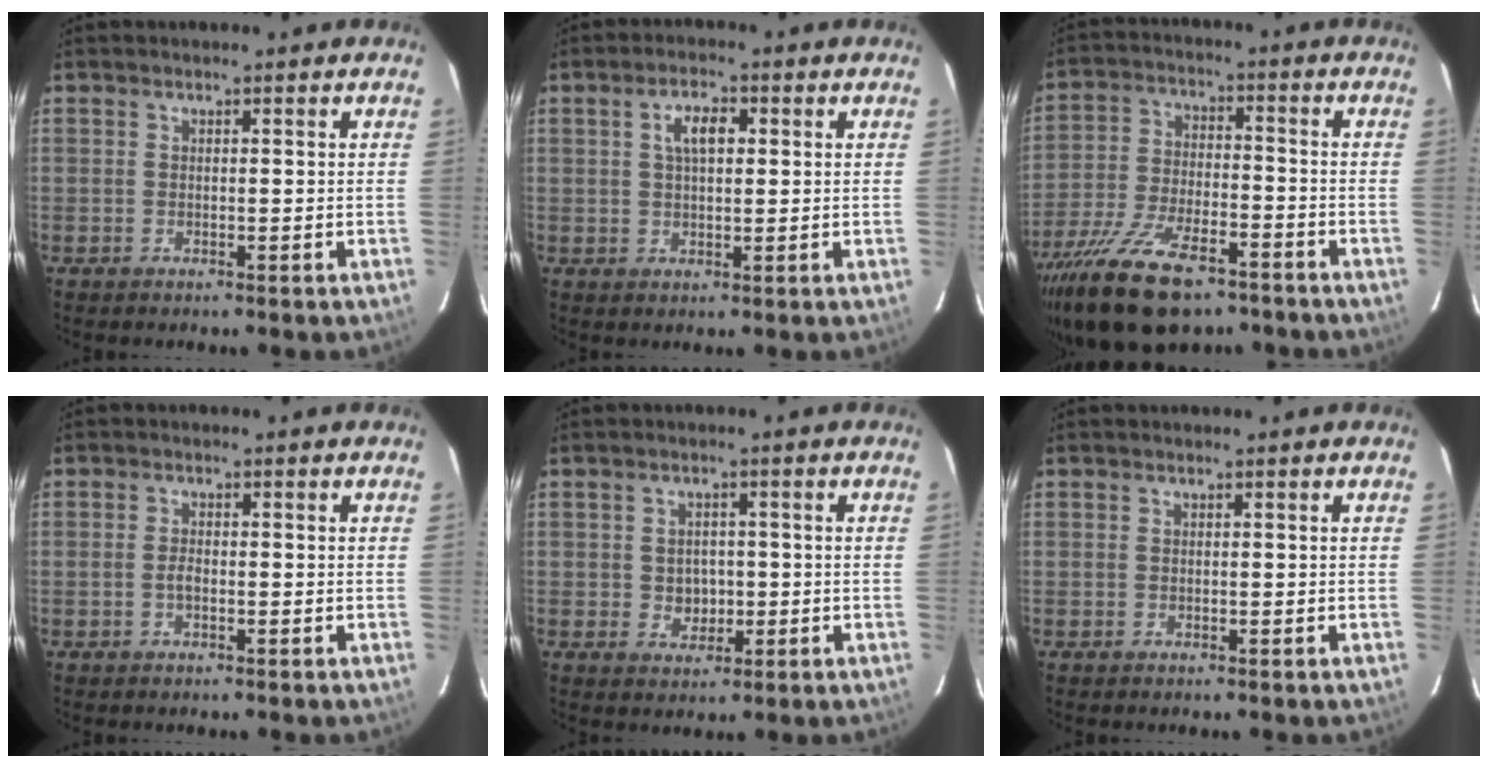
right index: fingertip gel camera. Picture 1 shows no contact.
{"total": 4.7, "force": [1.4, 2.7, 3.6], "torque": [-0.063, 0.015, 0.025]}
{"total": 18.0, "force": [-12.7, 7.0, 10.7], "torque": [-0.226, -0.038, -0.222]}
{"total": 1.5, "force": [-0.5, 0.7, 1.3], "torque": [-0.027, 0.002, -0.011]}
{"total": 3.9, "force": [-0.4, 3.4, 1.8], "torque": [-0.032, 0.006, 0.001]}
{"total": 0.0}